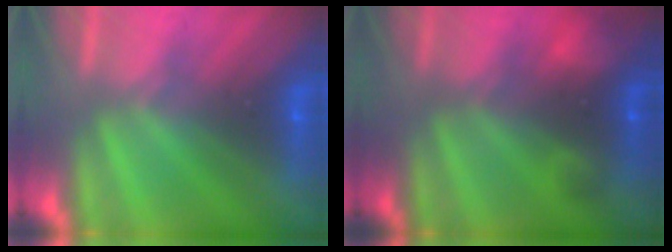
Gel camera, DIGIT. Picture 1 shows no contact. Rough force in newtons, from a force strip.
{"total": 2.3}